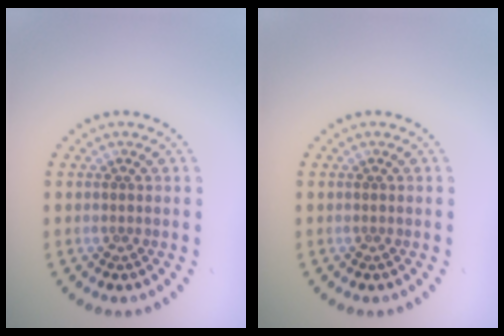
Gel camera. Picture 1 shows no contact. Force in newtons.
{"total": 0.0}